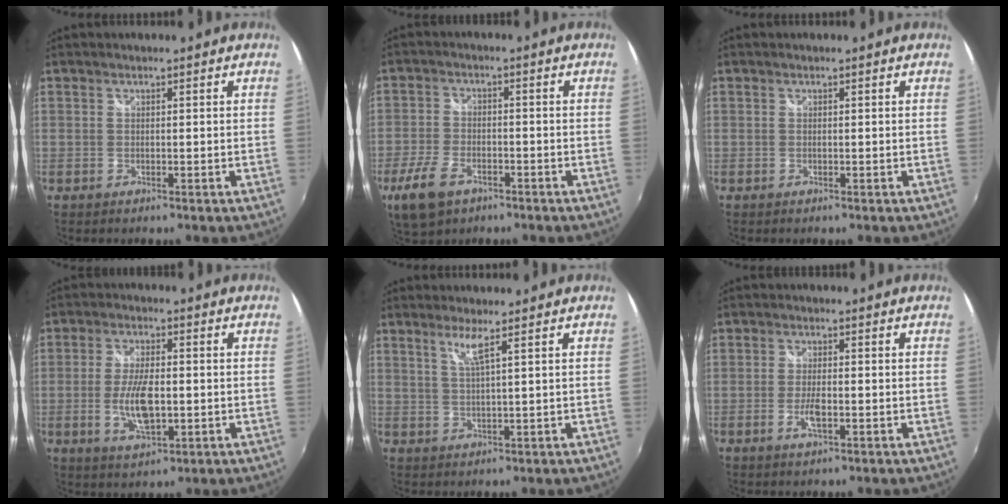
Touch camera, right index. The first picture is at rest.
{"total": 9.3, "force": [-5.4, 5.1, 5.5], "torque": [-0.143, -0.015, -0.101]}
{"total": 0.0}
{"total": 8.7, "force": [-1.4, 3.5, 7.8], "torque": [-0.155, -0.007, -0.024]}
{"total": 3.2, "force": [1.9, -0.5, 2.5], "torque": [-0.052, -0.007, 0.038]}
{"total": 3.6, "force": [-1.2, 1.0, 3.3], "torque": [-0.069, -0.005, -0.024]}